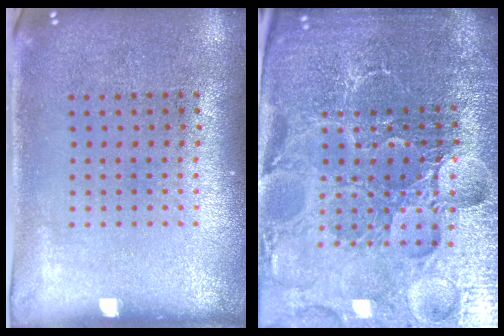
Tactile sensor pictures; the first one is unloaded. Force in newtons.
{"total": 5.7, "press": 5.3, "slide": 2.2}